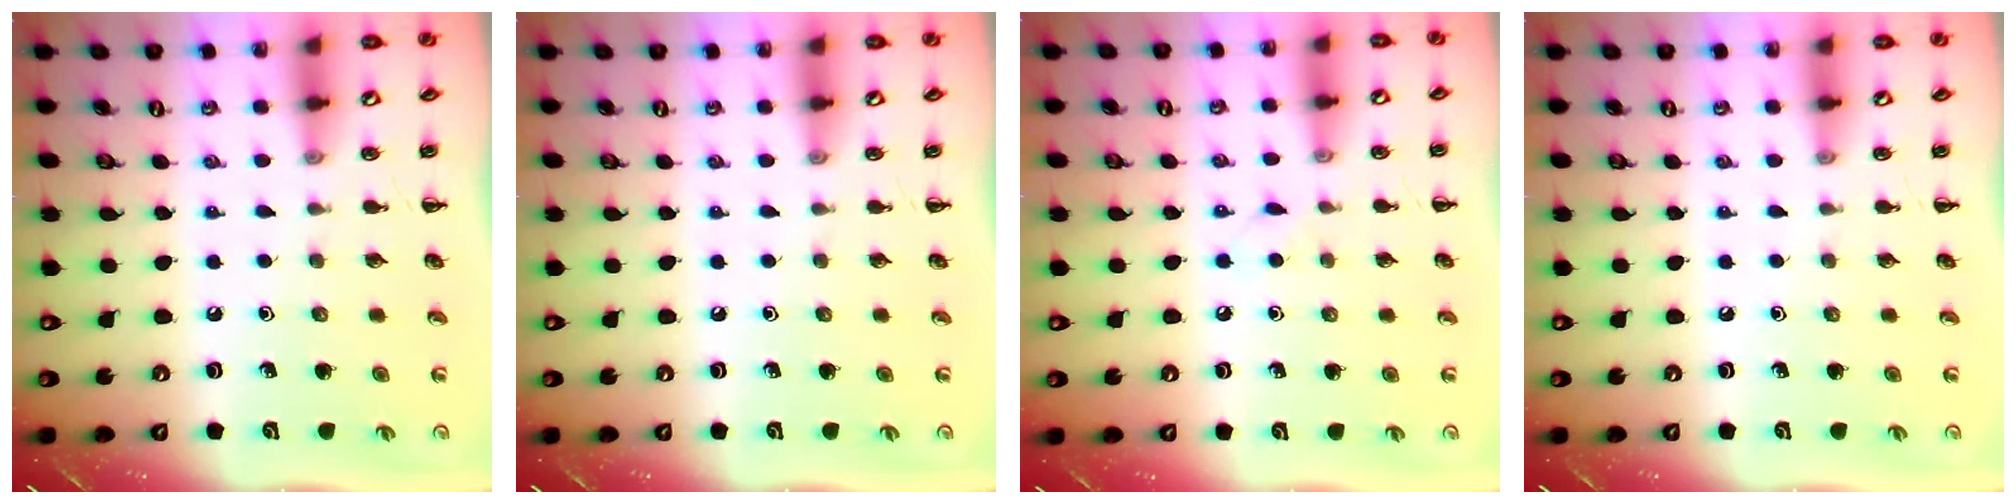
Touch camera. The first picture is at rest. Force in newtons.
{"total": 0.0}
{"total": 2.9, "press": 2.8, "slide": 0.9}
{"total": 0.0}